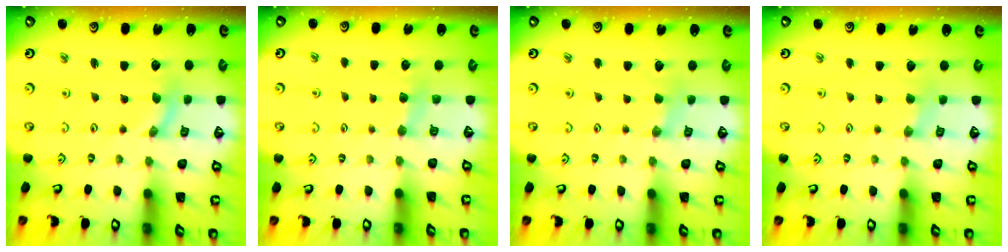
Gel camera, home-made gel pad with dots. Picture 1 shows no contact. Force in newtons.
{"total": 3.7, "press": 3.7, "slide": 0.4}
{"total": 1.8, "press": 1.7, "slide": 0.4}
{"total": 2.2, "press": 2.2, "slide": 0.4}